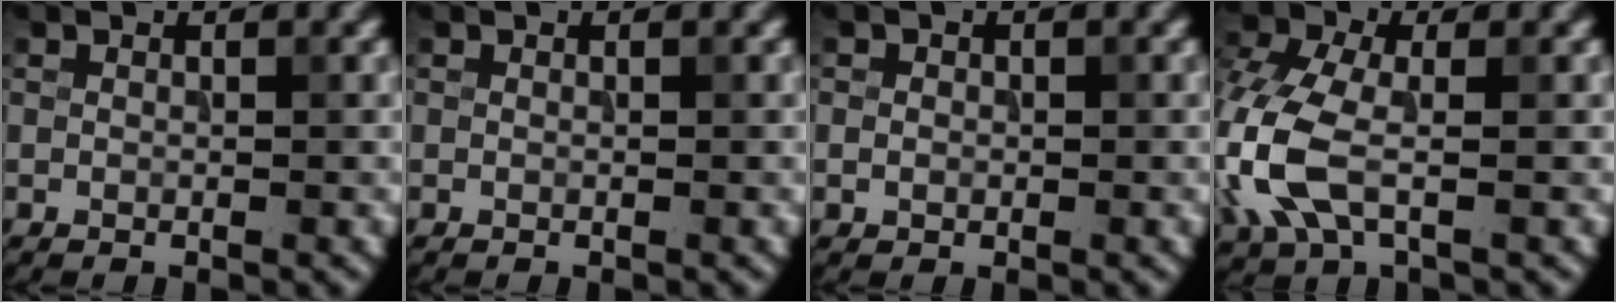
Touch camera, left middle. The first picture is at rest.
{"total": 0.0}
{"total": 0.9, "force": [0.0, 0.9, 0.3], "torque": [0.000, -0.005, -0.002]}
{"total": 6.3, "force": [-1.5, 3.6, 4.9], "torque": [-0.137, 0.001, -0.038]}